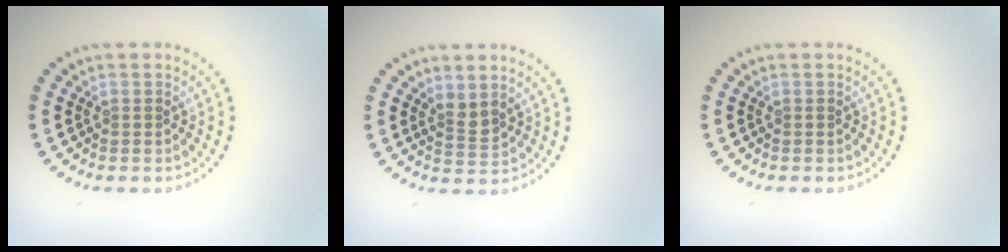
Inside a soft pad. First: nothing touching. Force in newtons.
{"total": 1.7, "press": 1.3, "slide": 1.2}
{"total": 0.0}